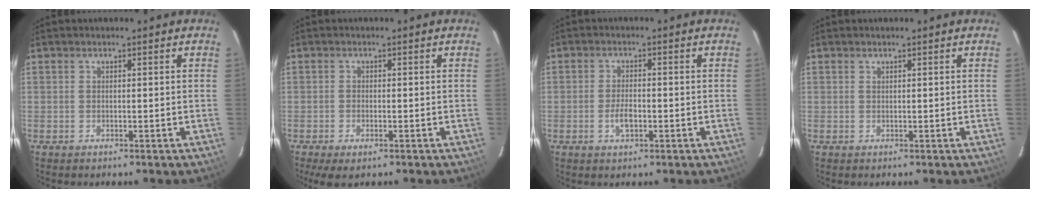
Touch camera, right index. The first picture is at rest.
{"total": 3.5, "force": [-2.1, 1.5, 2.4], "torque": [-0.054, -0.012, -0.036]}
{"total": 3.3, "force": [-1.1, 1.6, 2.6], "torque": [-0.052, 0.001, -0.019]}
{"total": 0.0}